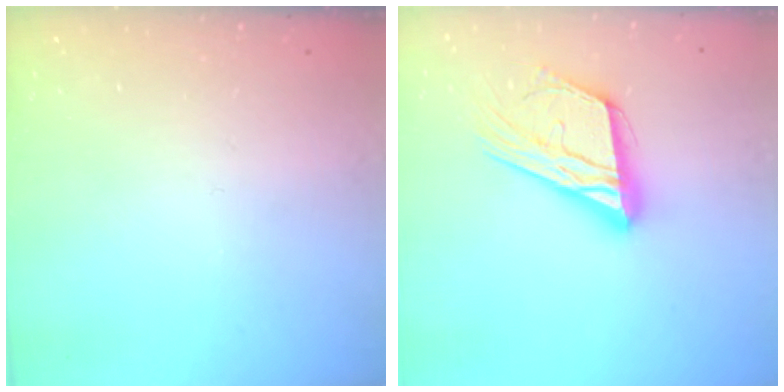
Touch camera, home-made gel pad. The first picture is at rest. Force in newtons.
{"total": 18.7, "press": 18.6, "slide": 1.8}